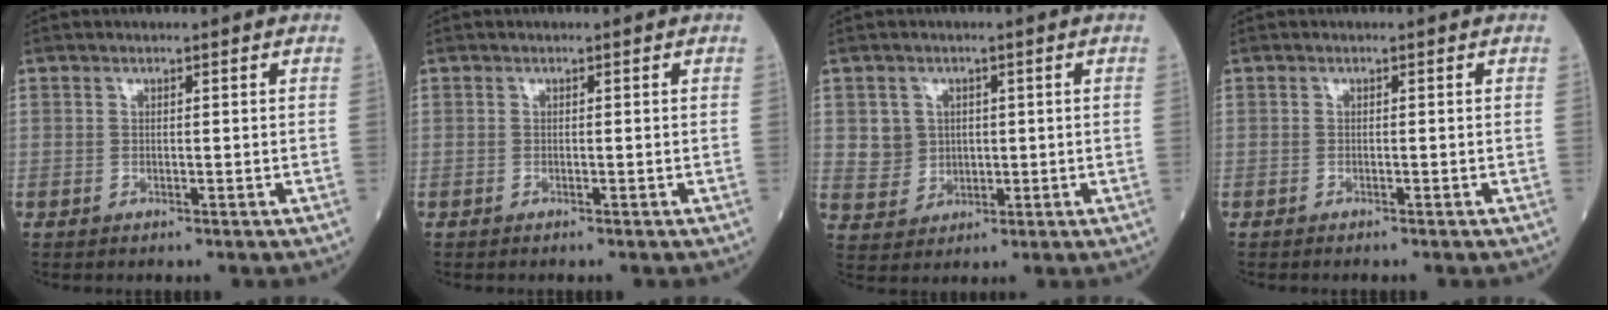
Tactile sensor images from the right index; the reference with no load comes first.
{"total": 1.2, "force": [-1.1, 0.0, 0.6], "torque": [-0.004, 0.000, -0.015]}
{"total": 4.4, "force": [0.9, 4.2, 0.8], "torque": [-0.016, 0.014, 0.022]}
{"total": 1.9, "force": [-1.7, 0.1, 0.9], "torque": [-0.011, -0.001, -0.021]}